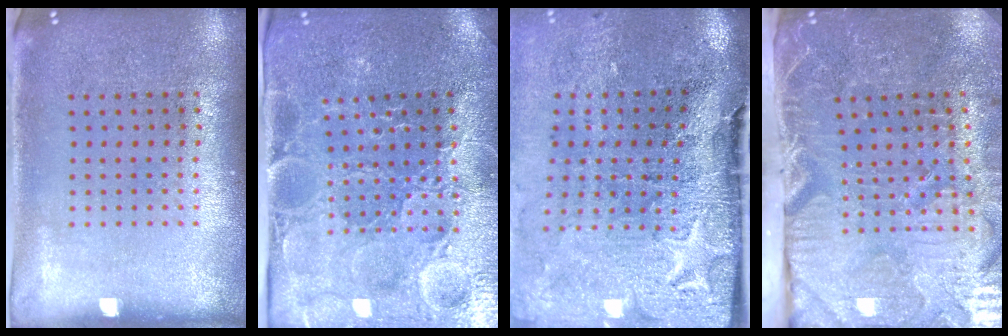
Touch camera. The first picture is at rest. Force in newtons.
{"total": 3.8, "press": 3.7, "slide": 0.5}
{"total": 4.8, "press": 3.8, "slide": 2.9}
{"total": 4.4, "press": 4.1, "slide": 1.4}